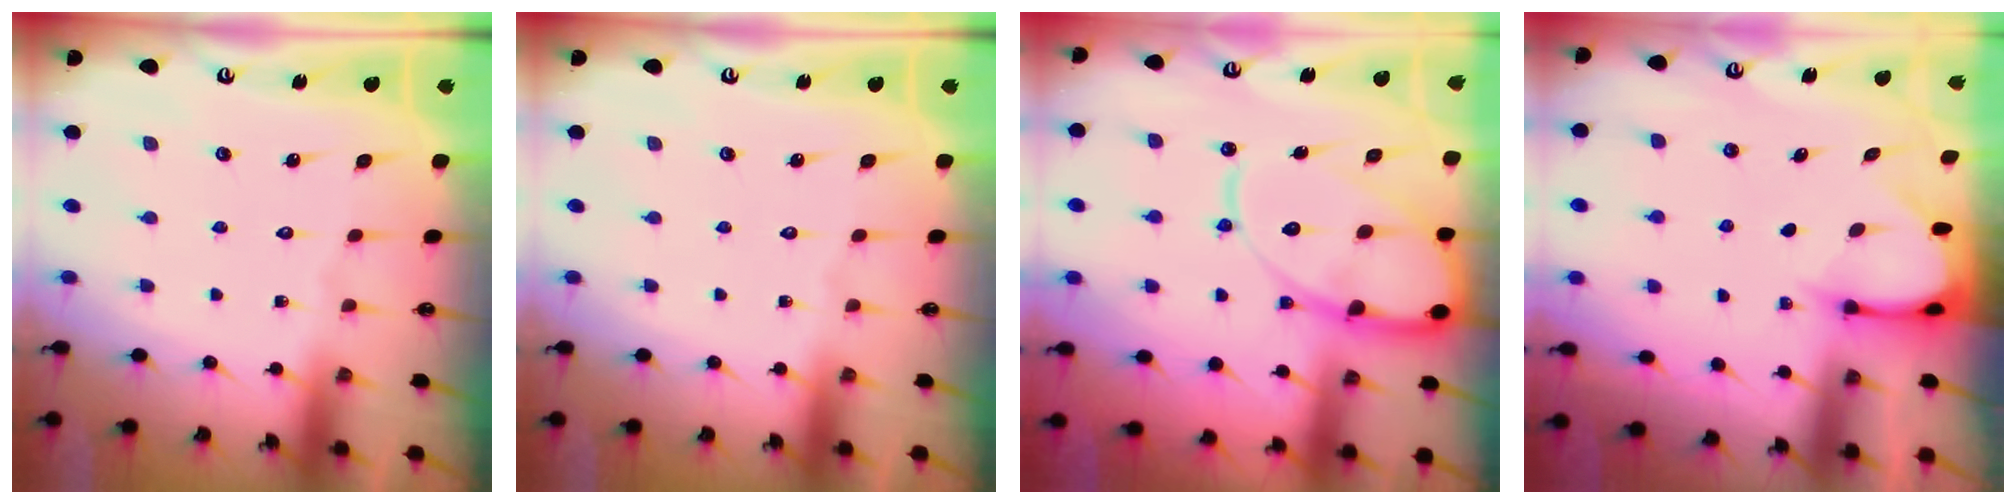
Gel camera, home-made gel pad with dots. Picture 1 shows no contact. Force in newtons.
{"total": 0.0}
{"total": 15.8, "press": 15.7, "slide": 1.6}
{"total": 3.5, "press": 3.5, "slide": 0.3}